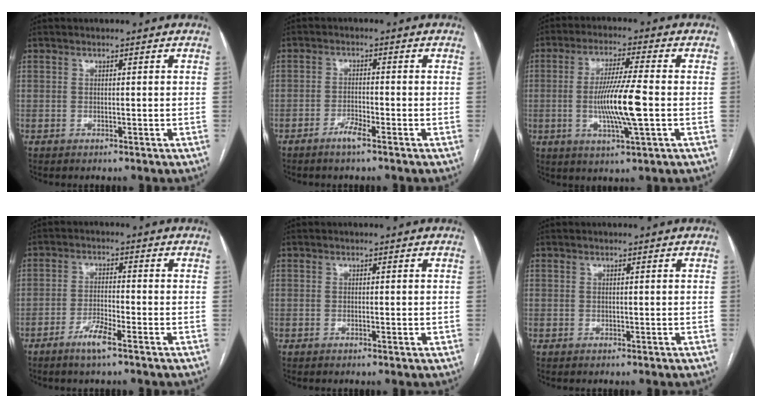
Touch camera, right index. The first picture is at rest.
{"total": 2.8, "force": [-2.0, 0.1, 1.9], "torque": [-0.038, -0.001, -0.040]}
{"total": 10.3, "force": [-1.5, 0.0, 10.2], "torque": [-0.195, -0.010, -0.031]}
{"total": 4.4, "force": [-2.9, 0.2, 3.2], "torque": [-0.065, -0.005, -0.058]}
{"total": 1.0, "force": [-0.3, 0.1, 1.0], "torque": [-0.017, -0.001, -0.004]}
{"total": 0.0}